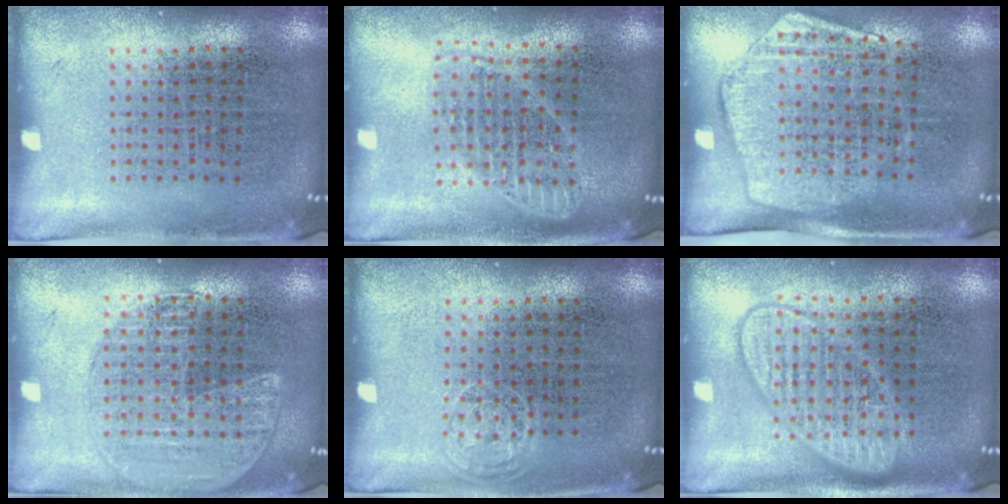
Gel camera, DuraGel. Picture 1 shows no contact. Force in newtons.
{"total": 1.8, "press": 1.5, "slide": 0.9}
{"total": 1.8, "press": 1.5, "slide": 1.0}
{"total": 1.6, "press": 1.5, "slide": 0.4}
{"total": 0.7, "press": 0.6, "slide": 0.4}
{"total": 2.4, "press": 2.4, "slide": 0.3}